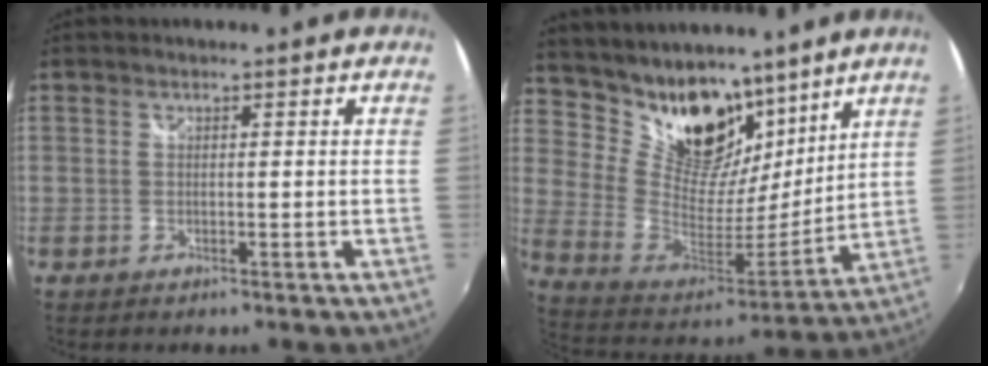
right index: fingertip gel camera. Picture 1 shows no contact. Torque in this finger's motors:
{"motor_torque": [0.08, 0.54, 0.09, 0.01]}